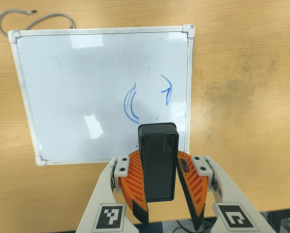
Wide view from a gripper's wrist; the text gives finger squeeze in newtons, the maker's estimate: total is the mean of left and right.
{"total": 6.9, "left": 7.7, "right": 6.2}